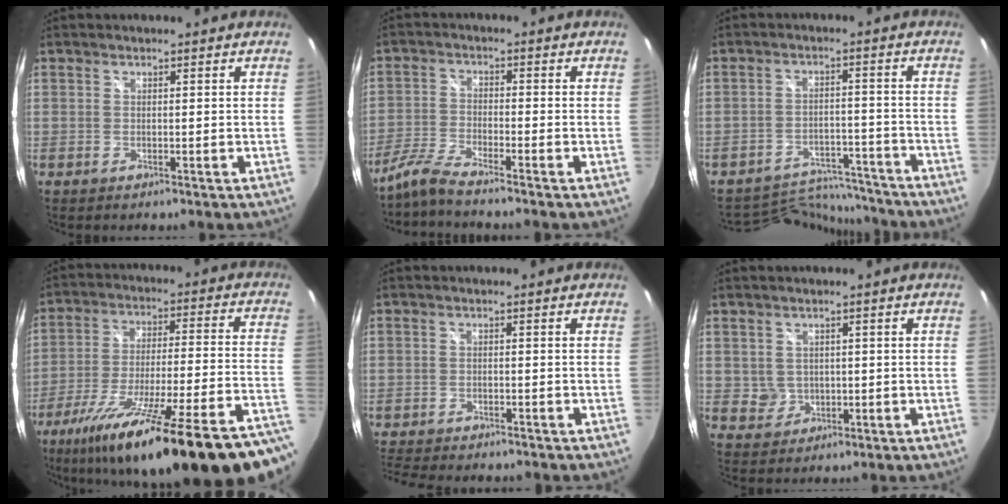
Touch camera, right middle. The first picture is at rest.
{"total": 4.3, "force": [-3.7, -0.6, 2.0], "torque": [-0.055, -0.004, -0.086]}
{"total": 12.0, "force": [-11.6, 2.6, 1.6], "torque": [-0.045, 0.019, -0.164]}
{"total": 34.4, "force": [-26.5, 2.8, 21.8], "torque": [-0.309, -0.097, -0.387]}
{"total": 8.1, "force": [-7.4, 1.2, 3.0], "torque": [-0.083, -0.019, -0.123]}
{"total": 3.0, "force": [0.1, 2.9, 0.6], "torque": [-0.011, 0.004, 0.007]}